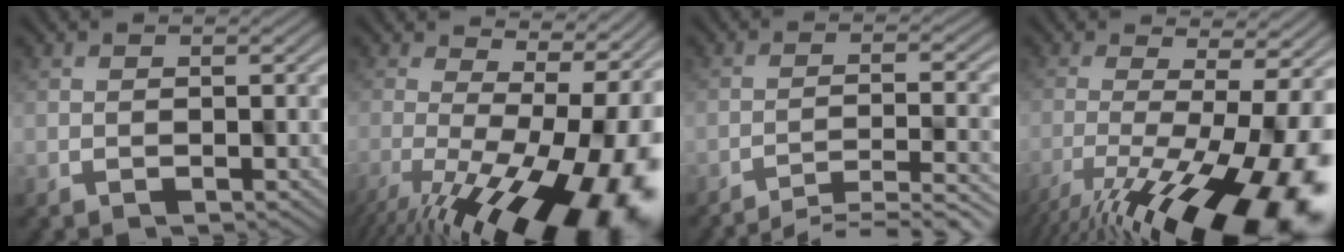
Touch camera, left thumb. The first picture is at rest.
{"total": 16.5, "force": [-5.4, 6.1, 14.4], "torque": [-0.223, -0.035, -0.059]}
{"total": 7.4, "force": [-5.8, 1.2, 4.4], "torque": [-0.074, 0.007, -0.081]}
{"total": 16.1, "force": [-8.2, 4.7, 13.0], "torque": [-0.215, -0.049, -0.112]}